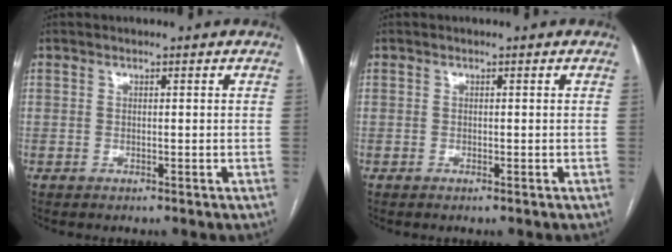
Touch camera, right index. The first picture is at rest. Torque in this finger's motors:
{"motor_torque": [-0.01, -0.01, -0.02, 0.01]}